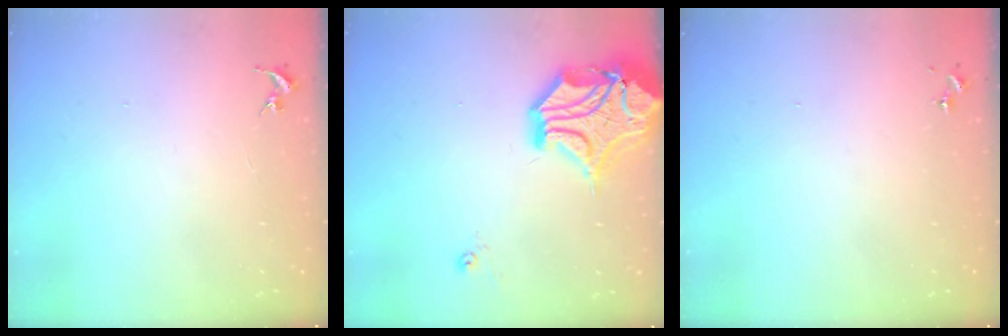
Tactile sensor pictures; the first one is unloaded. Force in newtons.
{"total": 19.0, "press": 18.8, "slide": 2.6}
{"total": 0.0}